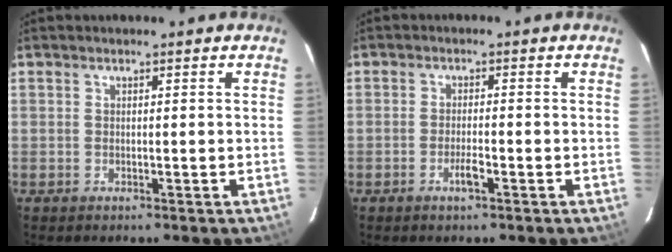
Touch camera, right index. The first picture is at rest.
{"total": 2.3, "force": [-1.2, 0.3, 1.9], "torque": [-0.035, 0.000, -0.022]}